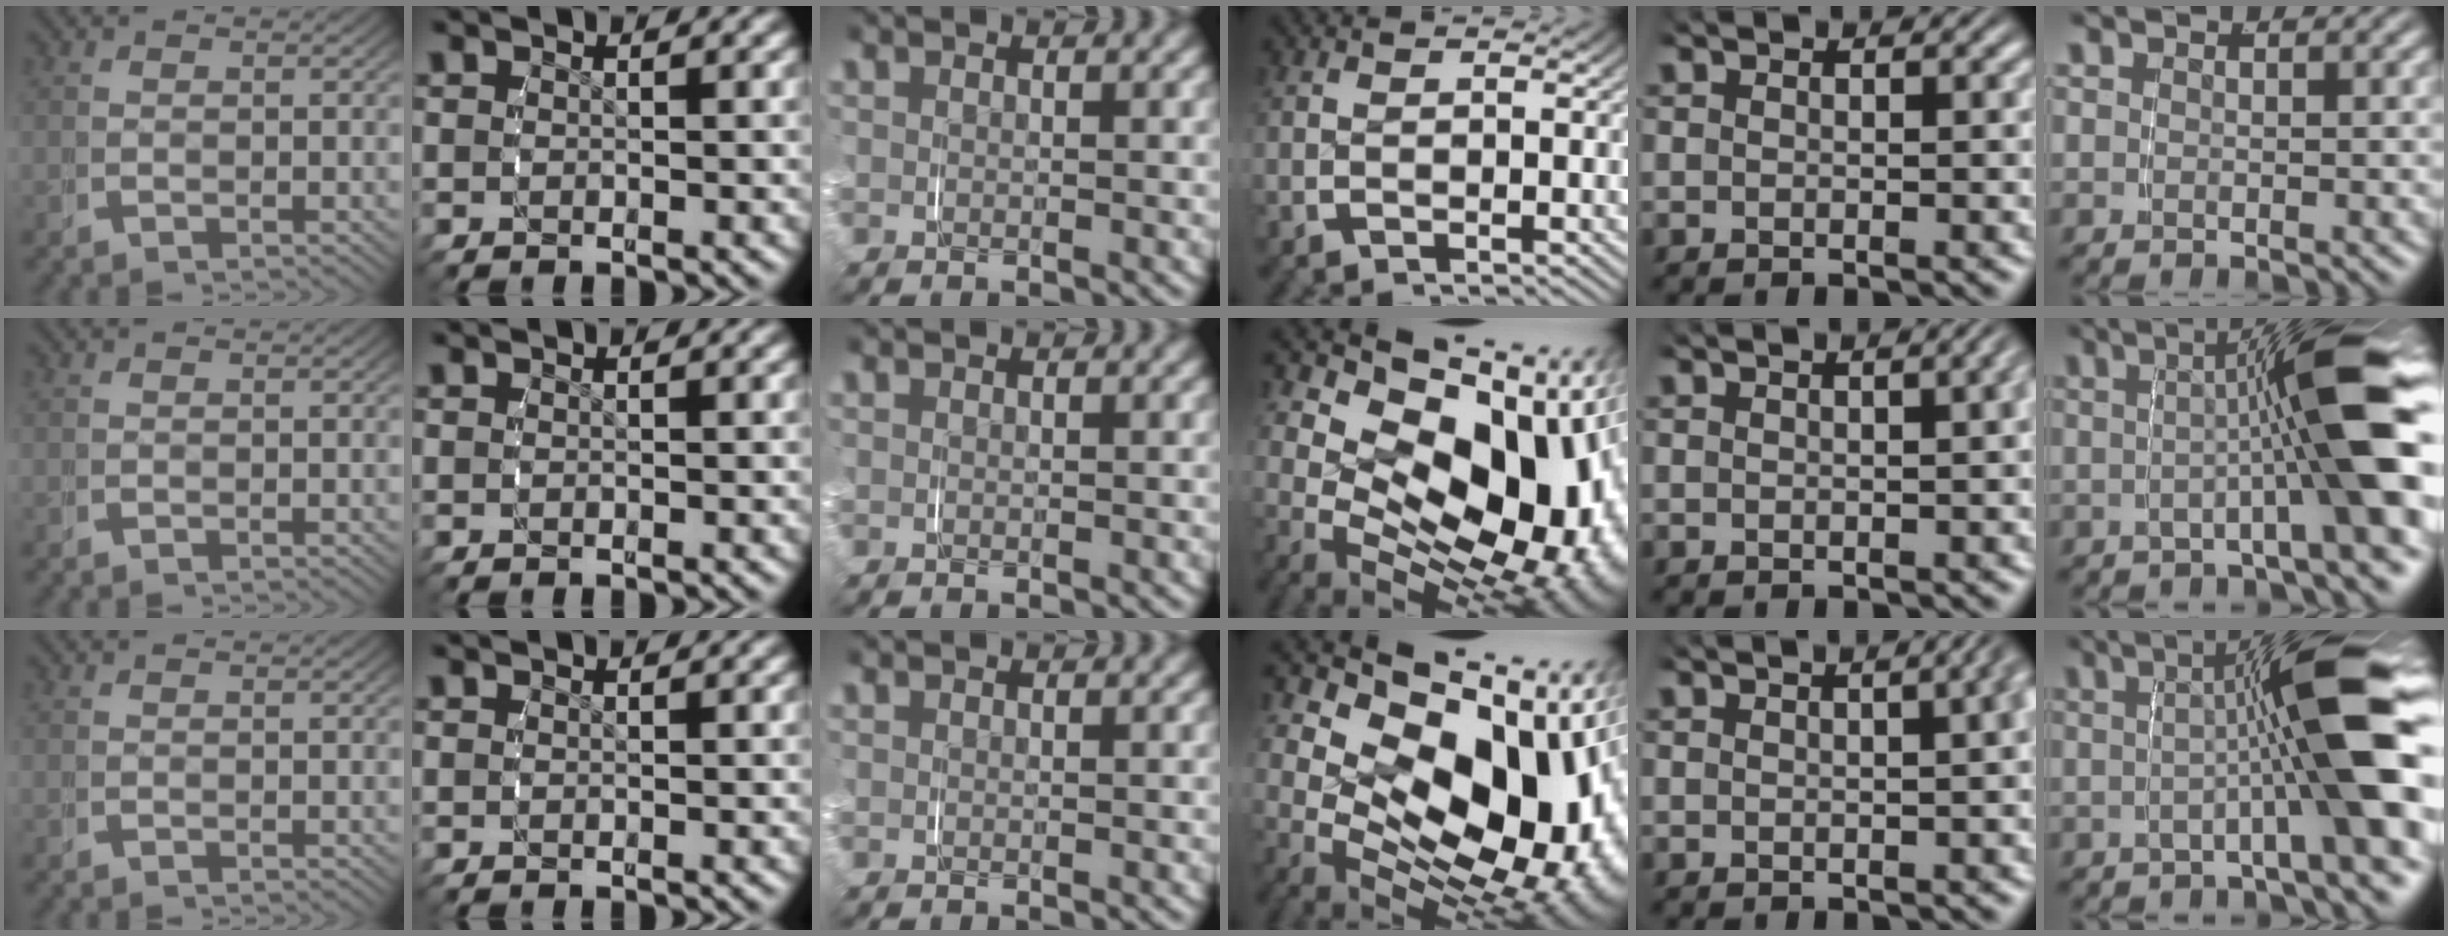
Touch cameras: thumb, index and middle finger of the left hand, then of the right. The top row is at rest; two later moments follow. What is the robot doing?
{"motion": "grasp_and_lifting", "object": "phone"}